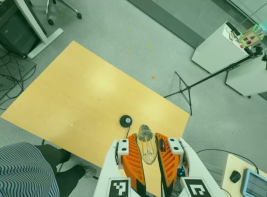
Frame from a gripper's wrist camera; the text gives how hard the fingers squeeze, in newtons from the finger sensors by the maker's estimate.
{"total": 21.9, "left": 27.2, "right": 16.7}